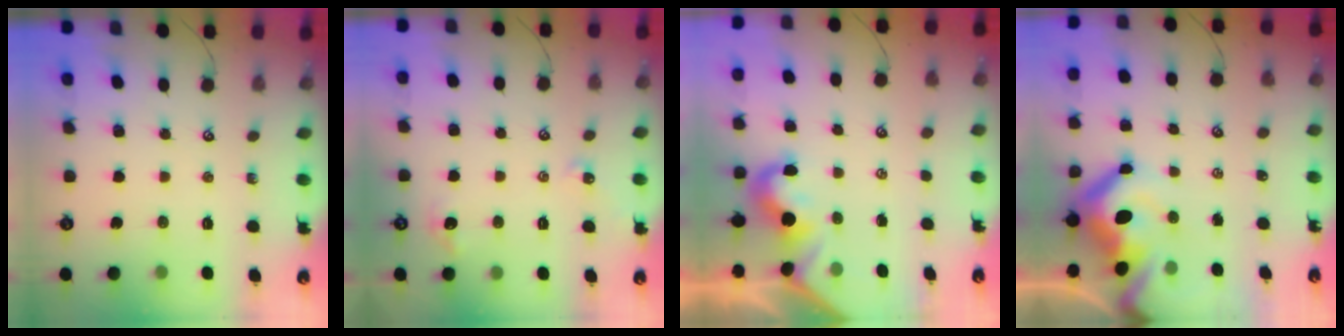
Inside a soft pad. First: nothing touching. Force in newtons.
{"total": 2.7, "press": 2.6, "slide": 0.5}
{"total": 1.8, "press": 1.6, "slide": 0.8}
{"total": 17.5, "press": 17.3, "slide": 2.4}